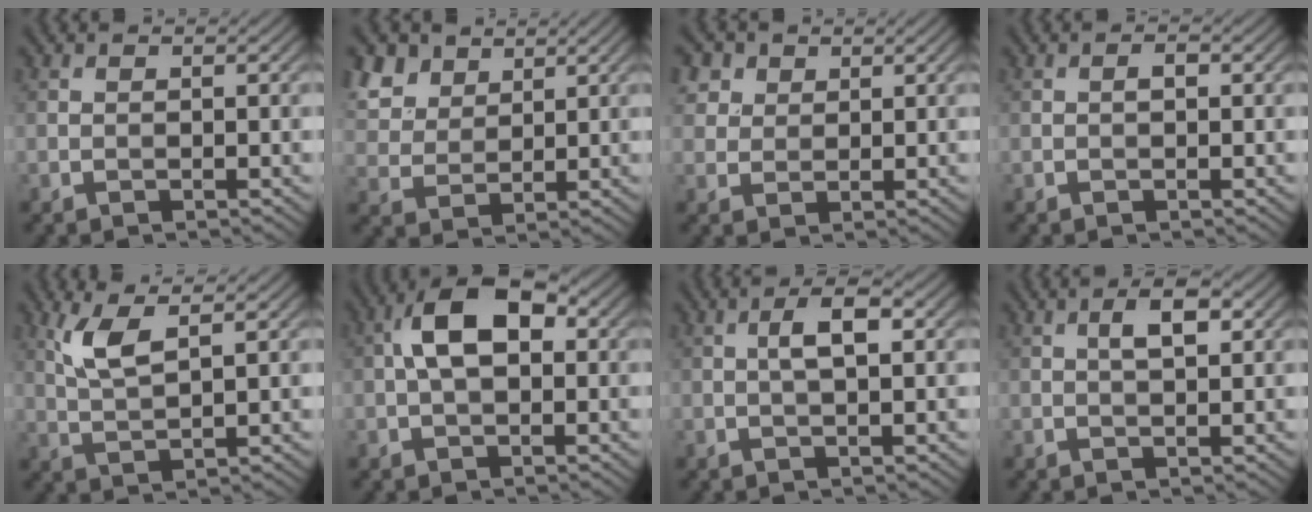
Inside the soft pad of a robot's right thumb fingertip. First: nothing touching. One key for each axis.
{"total": 7.5, "fx": 4.6, "fy": 4.7, "fz": 3.6, "tx": -0.120, "ty": 0.011, "tz": 0.092}
{"total": 5.0, "fx": 2.9, "fy": 3.5, "fz": 2.0, "tx": -0.067, "ty": 0.001, "tz": 0.064}
{"total": 0.9, "fx": 0.0, "fy": 0.4, "fz": 0.8, "tx": -0.011, "ty": 0.003, "tz": 0.000}
{"total": 4.9, "fx": 2.5, "fy": 1.2, "fz": 4.0, "tx": -0.102, "ty": 0.001, "tz": 0.054}
{"total": 7.8, "fx": 1.0, "fy": 4.3, "fz": 6.4, "tx": -0.119, "ty": 0.018, "tz": 0.009}
{"total": 3.6, "fx": 0.7, "fy": 1.1, "fz": 3.3, "tx": -0.062, "ty": 0.009, "tz": 0.009}
{"total": 3.3, "fx": 1.0, "fy": 1.2, "fz": 3.0, "tx": -0.051, "ty": 0.006, "tz": 0.015}